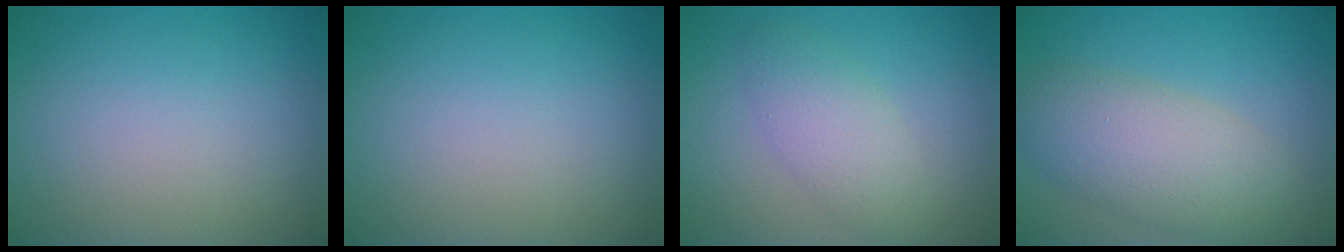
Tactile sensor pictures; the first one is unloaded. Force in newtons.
{"total": 0.0}
{"total": 3.3, "press": 3.3, "slide": 0.2}
{"total": 6.1, "press": 6.1, "slide": 0.4}